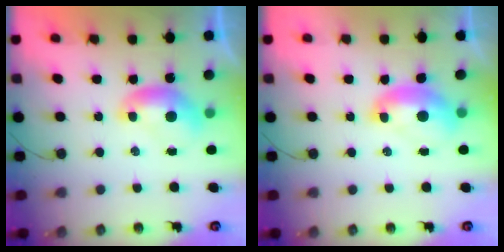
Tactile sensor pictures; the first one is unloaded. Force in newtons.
{"total": 2.3, "press": 2.2, "slide": 0.6}